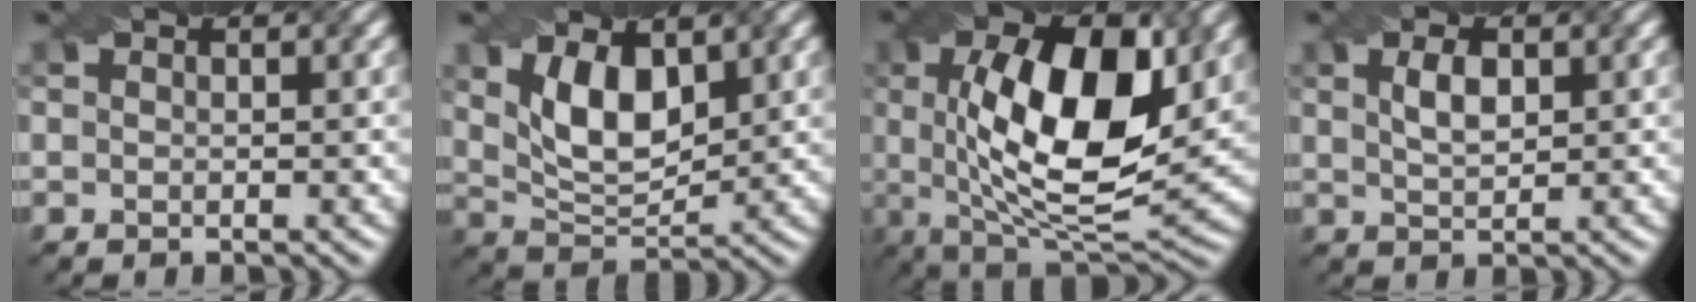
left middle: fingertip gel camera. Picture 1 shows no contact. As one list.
[{"total": 5.5, "force": [1.7, 2.8, 4.4], "torque": [-0.091, 0.000, 0.036]}, {"total": 13.0, "force": [2.0, 5.4, 11.6], "torque": [-0.178, 0.008, 0.029]}, {"total": 2.2, "force": [0.5, 1.0, 1.9], "torque": [-0.042, 0.007, 0.015]}]